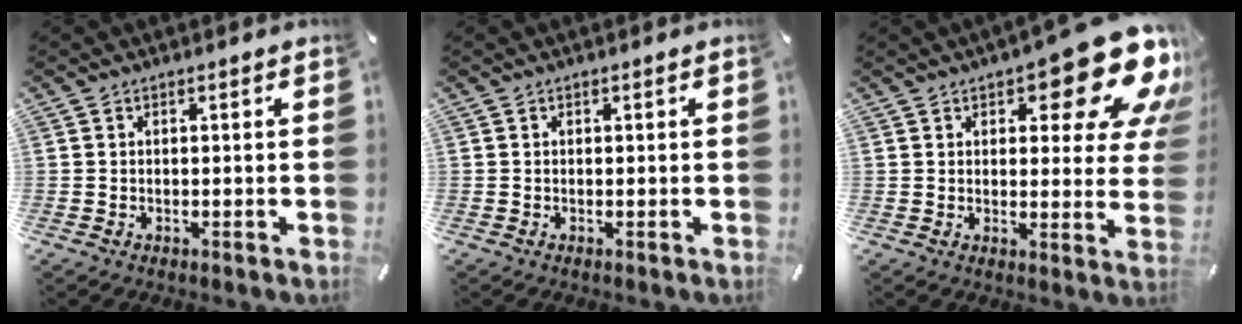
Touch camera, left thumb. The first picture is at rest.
{"total": 0.0}
{"total": 17.6, "force": [10.3, 6.8, 12.5], "torque": [-0.150, -0.077, 0.170]}